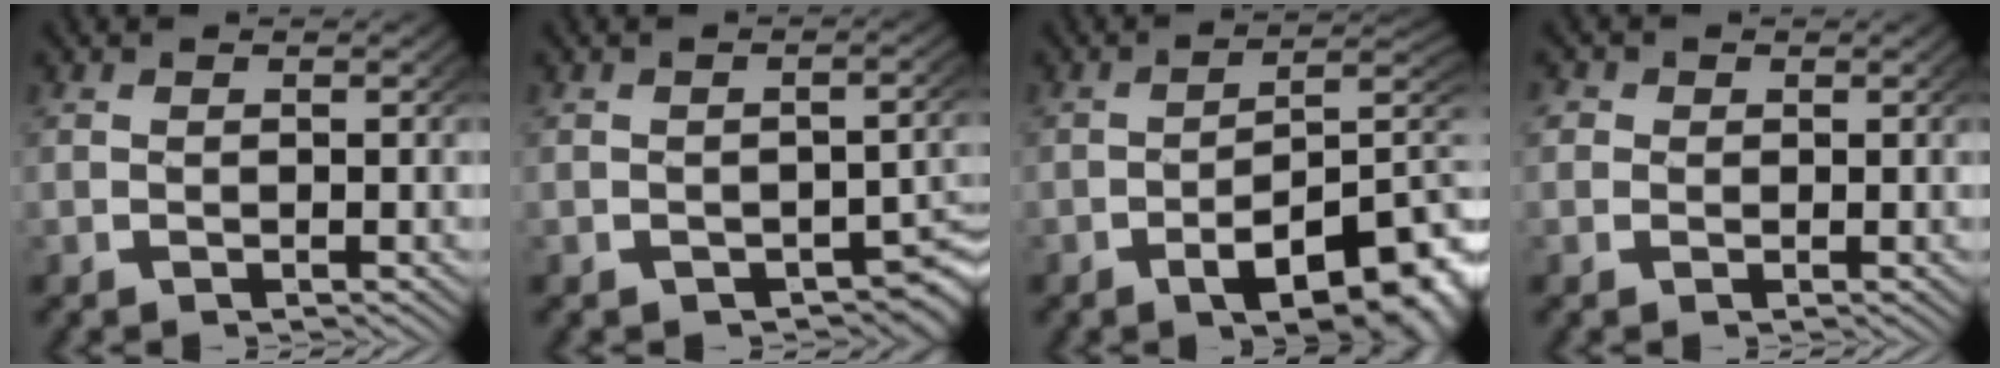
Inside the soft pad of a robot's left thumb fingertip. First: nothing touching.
{"total": 3.4, "force": [-1.7, 1.8, 2.2], "torque": [-0.023, -0.015, -0.017]}
{"total": 11.2, "force": [-3.5, 5.6, 9.0], "torque": [-0.119, -0.029, -0.040]}
{"total": 2.3, "force": [0.5, 2.1, 0.7], "torque": [-0.016, -0.002, 0.004]}